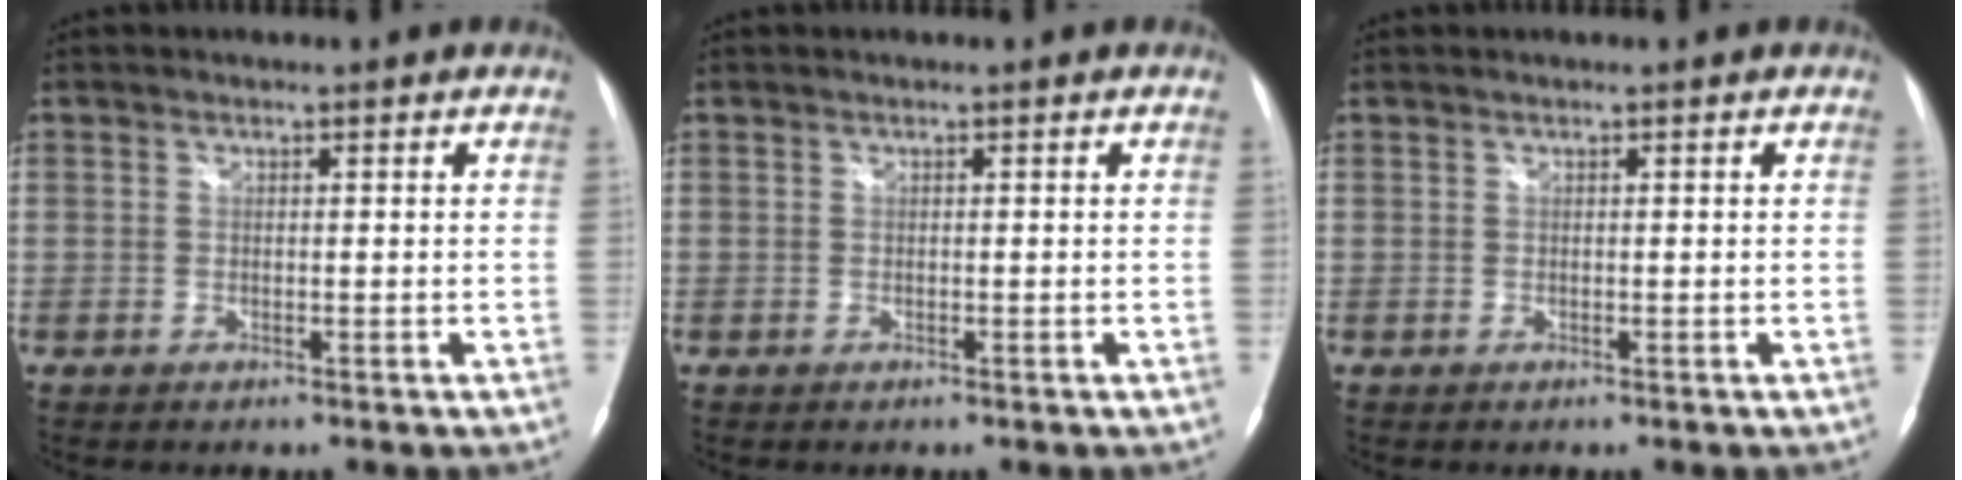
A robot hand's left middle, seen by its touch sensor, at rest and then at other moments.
{"total": 0.0}
{"total": 0.0}